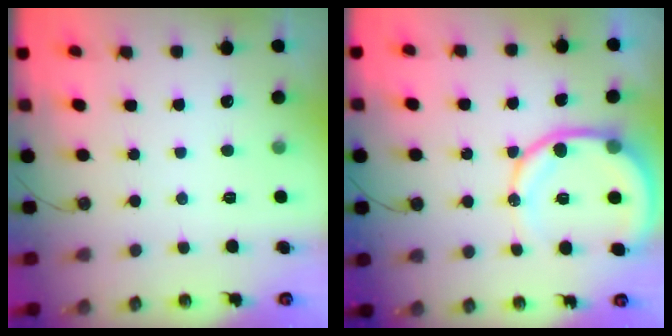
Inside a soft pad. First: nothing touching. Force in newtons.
{"total": 13.1, "press": 13.0, "slide": 1.5}